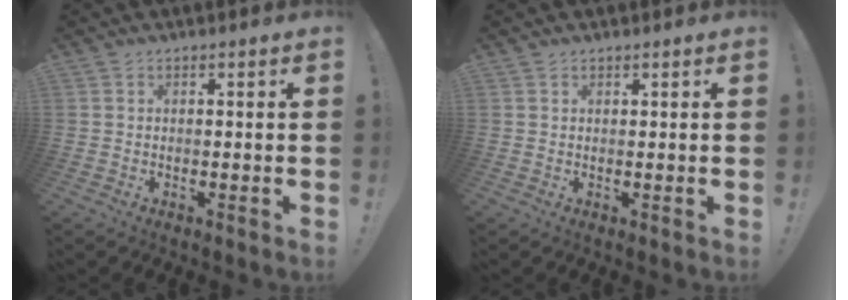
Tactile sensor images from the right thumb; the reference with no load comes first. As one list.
[{"total": 0.6, "force": [0.6, 0.0, 0.1], "torque": [0.004, -0.004, 0.011]}]